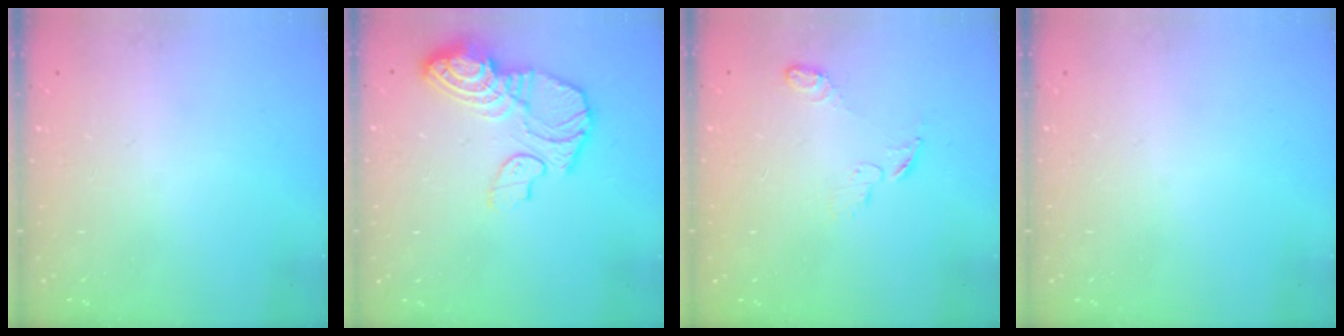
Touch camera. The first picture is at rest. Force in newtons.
{"total": 14.6, "press": 14.5, "slide": 1.7}
{"total": 5.2, "press": 5.2, "slide": 0.6}
{"total": 0.0}